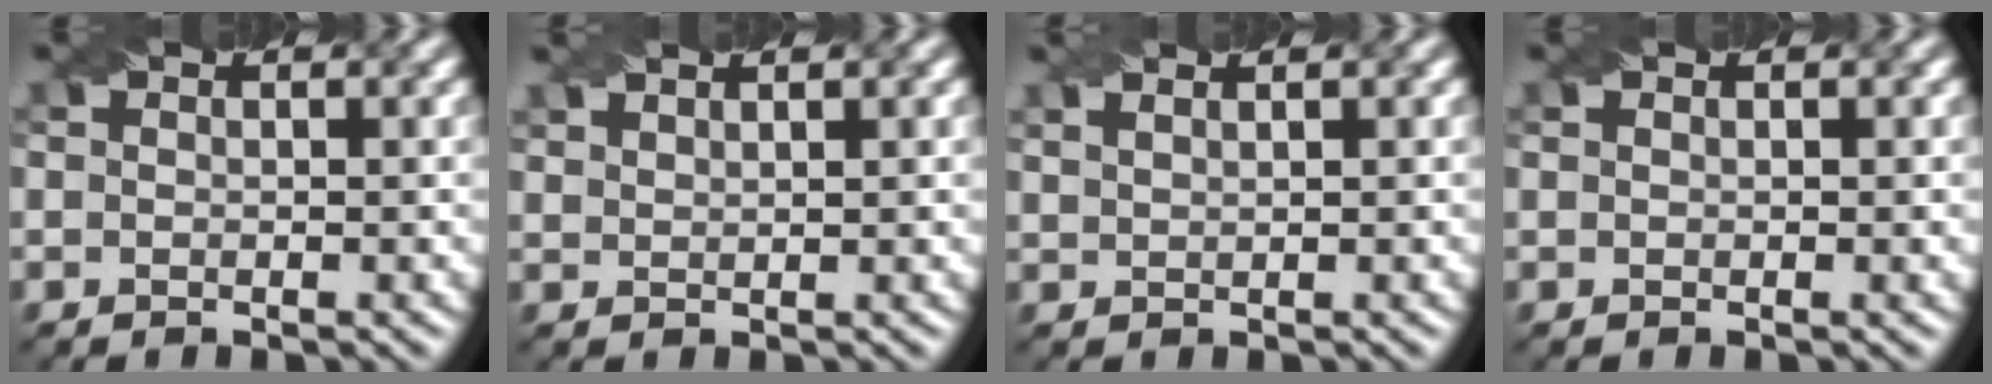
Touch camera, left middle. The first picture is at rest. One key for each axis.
{"total": 1.9, "fx": 1.7, "fy": 0.5, "fz": 0.7, "tx": -0.005, "ty": 0.006, "tz": 0.019}
{"total": 2.4, "fx": 1.8, "fy": 0.9, "fz": 1.1, "tx": -0.011, "ty": 0.016, "tz": 0.005}
{"total": 0.6, "fx": 0.3, "fy": 0.1, "fz": 0.5, "tx": -0.007, "ty": 0.003, "tz": 0.006}